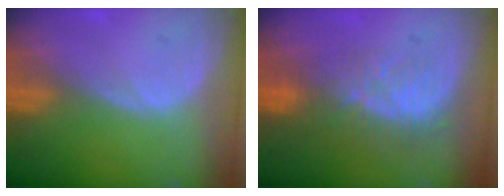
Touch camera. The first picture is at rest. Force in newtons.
{"total": 8.4, "press": 7.5, "slide": 3.8}